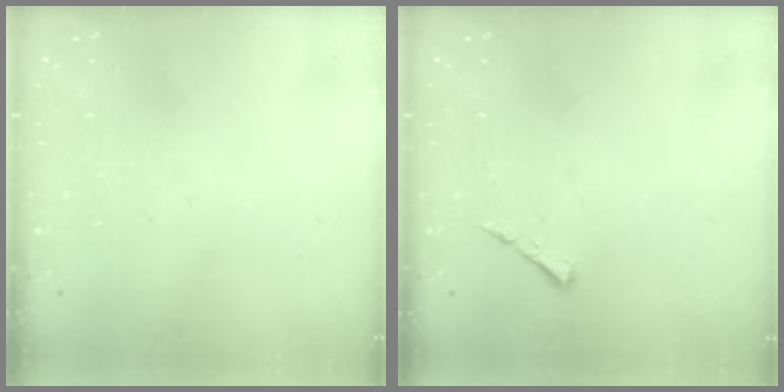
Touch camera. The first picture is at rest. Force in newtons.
{"total": 3.7, "press": 3.6, "slide": 0.5}